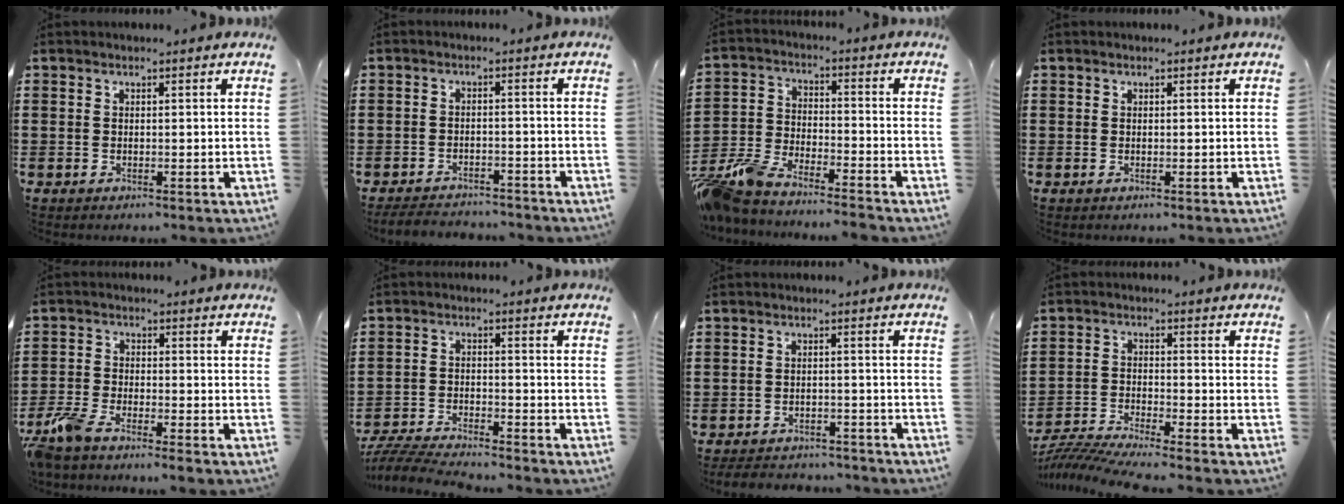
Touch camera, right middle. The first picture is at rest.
{"total": 3.4, "force": [-3.4, 0.5, 0.2], "torque": [-0.014, -0.001, -0.075]}
{"total": 7.7, "force": [-7.4, 0.8, 1.9], "torque": [-0.062, 0.000, -0.152]}
{"total": 0.0}
{"total": 5.0, "force": [-4.3, 0.7, 2.4], "torque": [-0.083, -0.014, -0.092]}
{"total": 5.8, "force": [-5.6, 0.3, 1.2], "torque": [-0.037, -0.002, -0.116]}
{"total": 3.4, "force": [-3.3, 0.6, -0.1], "torque": [-0.010, -0.002, -0.074]}
{"total": 5.5, "force": [-5.3, -0.2, 1.4], "torque": [-0.042, -0.016, -0.111]}